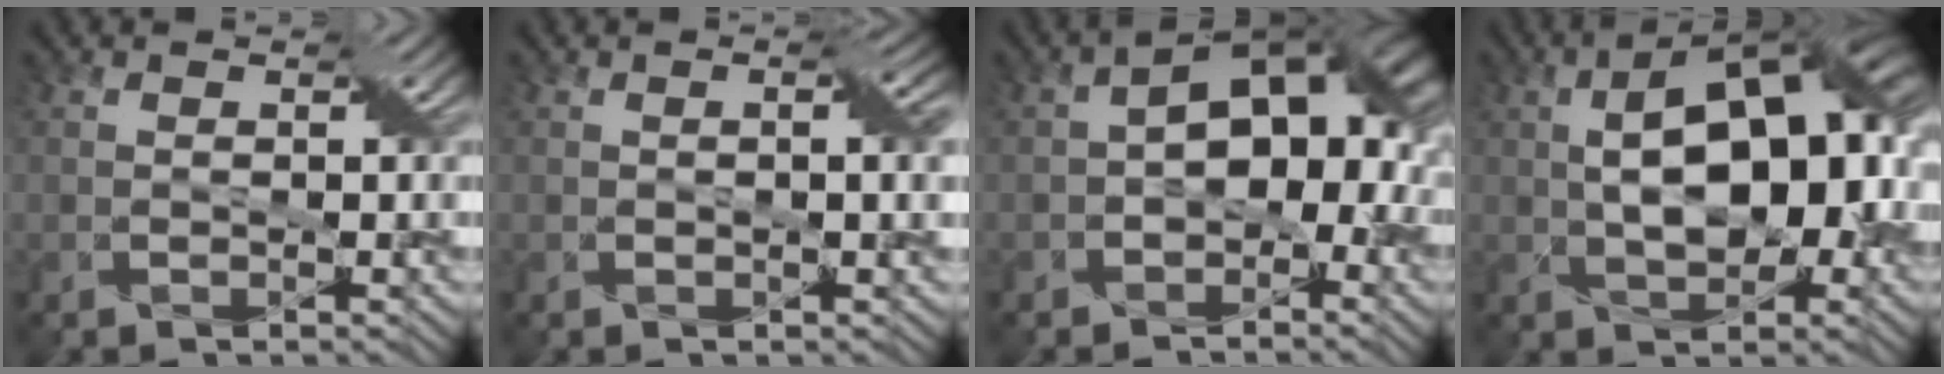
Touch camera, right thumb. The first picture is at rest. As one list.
[{"total": 2.4, "force": [0.3, 0.4, 2.3], "torque": [-0.037, 0.007, 0.003]}, {"total": 11.8, "force": [-0.5, 7.5, 9.1], "torque": [-0.106, 0.014, -0.013]}, {"total": 14.7, "force": [0.9, 7.4, 12.6], "torque": [-0.191, 0.018, 0.012]}]